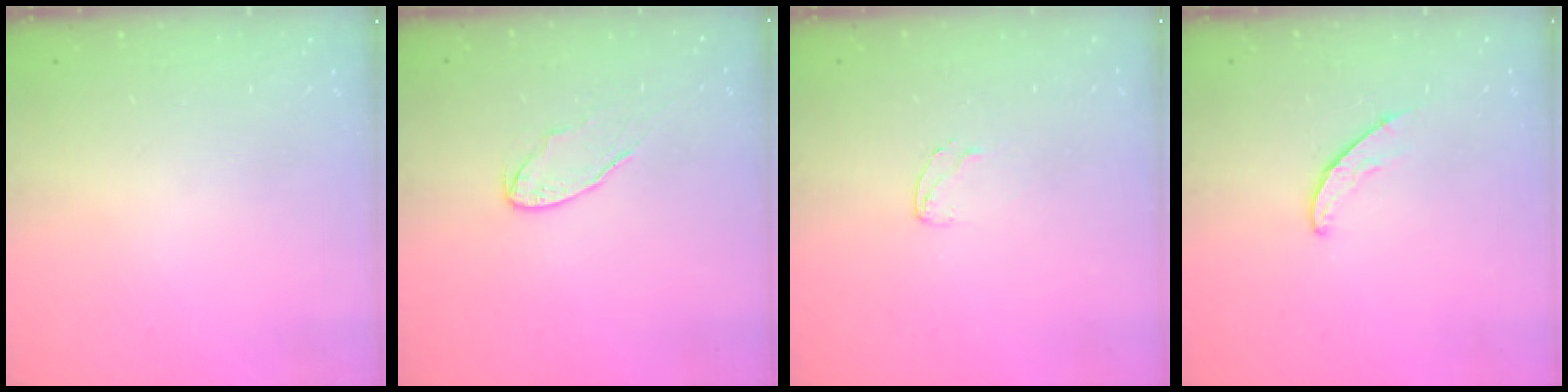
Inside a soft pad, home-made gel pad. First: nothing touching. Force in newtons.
{"total": 6.8, "press": 6.8, "slide": 0.6}
{"total": 3.1, "press": 3.1, "slide": 0.2}
{"total": 6.1, "press": 6.1, "slide": 0.4}